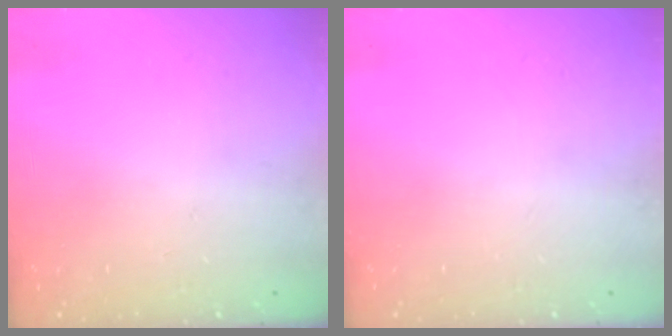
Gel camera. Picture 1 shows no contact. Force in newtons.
{"total": 0.0}